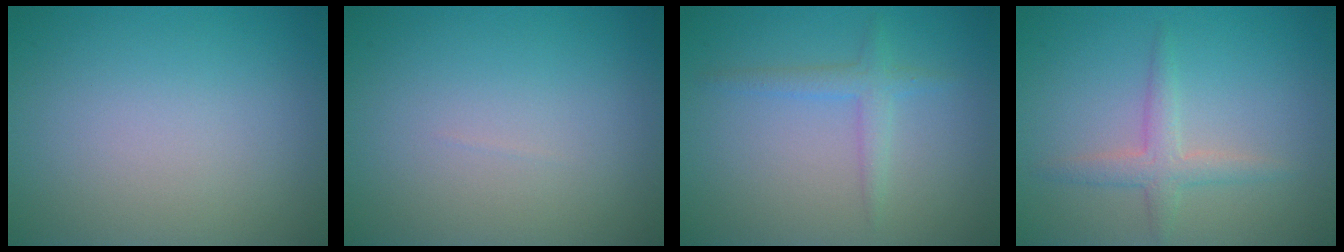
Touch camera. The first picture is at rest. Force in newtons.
{"total": 0.0}
{"total": 1.8, "press": 1.8, "slide": 0.2}
{"total": 2.3, "press": 2.3, "slide": 0.1}